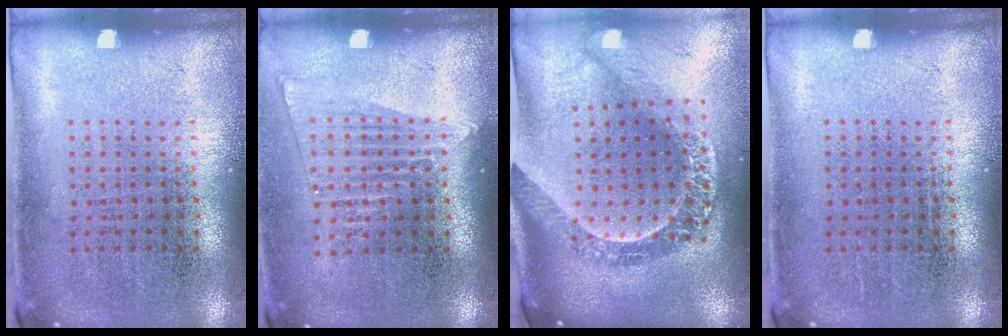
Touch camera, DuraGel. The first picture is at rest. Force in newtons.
{"total": 1.4, "press": 1.3, "slide": 0.5}
{"total": 3.0, "press": 2.3, "slide": 1.9}
{"total": 0.0}